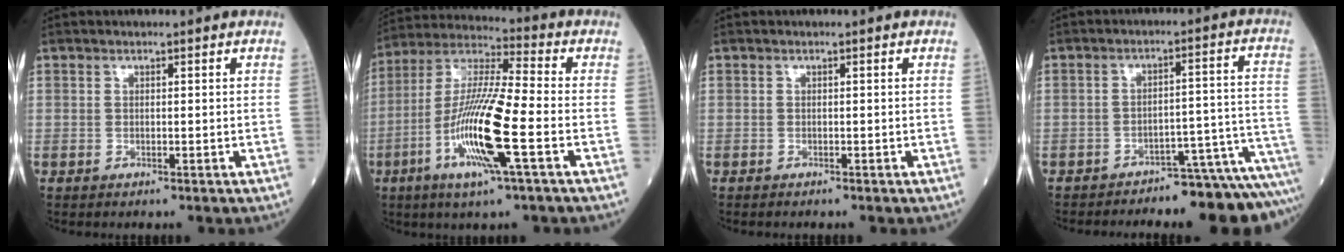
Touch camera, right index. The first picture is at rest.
{"total": 15.3, "force": [-4.8, 0.8, 14.6], "torque": [-0.296, -0.011, -0.094]}
{"total": 0.0}
{"total": 14.1, "force": [-13.4, 0.1, 4.4], "torque": [-0.007, 0.040, -0.171]}